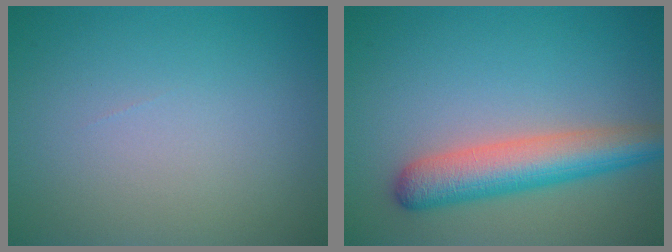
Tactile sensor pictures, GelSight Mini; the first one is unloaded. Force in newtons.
{"total": 5.7, "press": 5.7, "slide": 0.2}